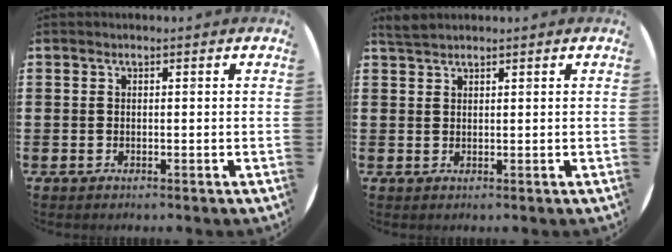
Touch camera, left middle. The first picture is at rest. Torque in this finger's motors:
{"motor_torque": [0.35, -0.31, 0.00, -0.01]}